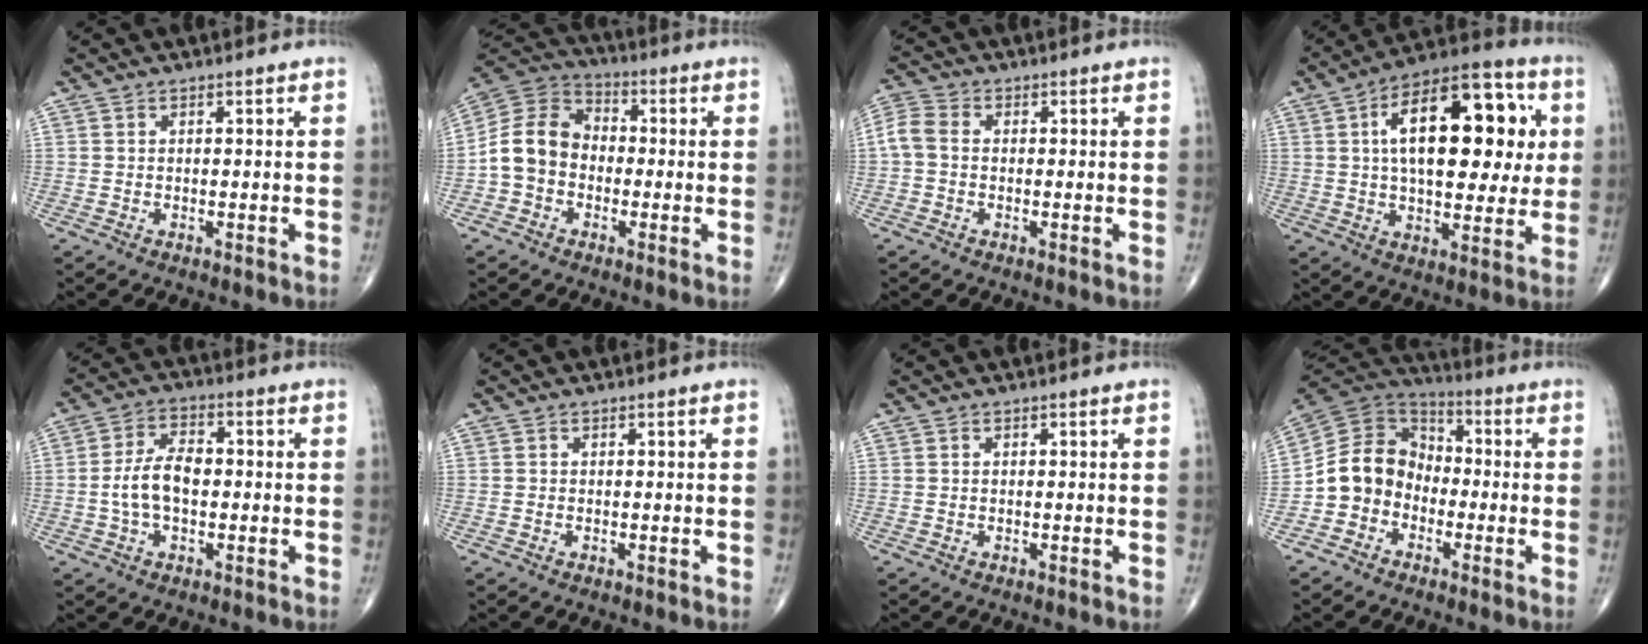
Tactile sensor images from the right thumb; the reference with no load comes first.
{"total": 10.7, "force": [-1.9, 8.6, 6.1], "torque": [-0.105, 0.038, -0.051]}
{"total": 4.7, "force": [-0.2, 3.4, 3.3], "torque": [-0.076, 0.013, -0.016]}
{"total": 22.8, "force": [4.7, 11.5, 19.1], "torque": [-0.258, 0.012, 0.060]}
{"total": 8.2, "force": [-0.7, 4.7, 6.7], "torque": [-0.129, 0.020, -0.019]}
{"total": 0.0}
{"total": 0.0}
{"total": 11.4, "force": [-3.3, 9.5, 5.2], "torque": [-0.077, 0.057, -0.075]}